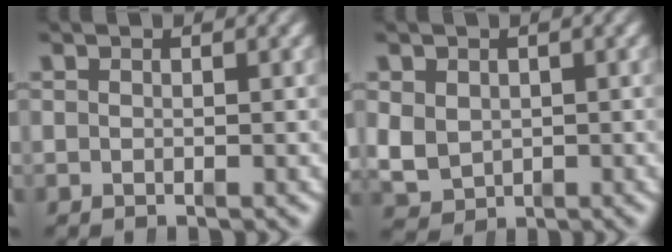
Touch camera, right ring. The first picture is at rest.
{"total": 4.6, "force": [-0.3, 4.1, 1.9], "torque": [-0.060, -0.030, 0.014]}